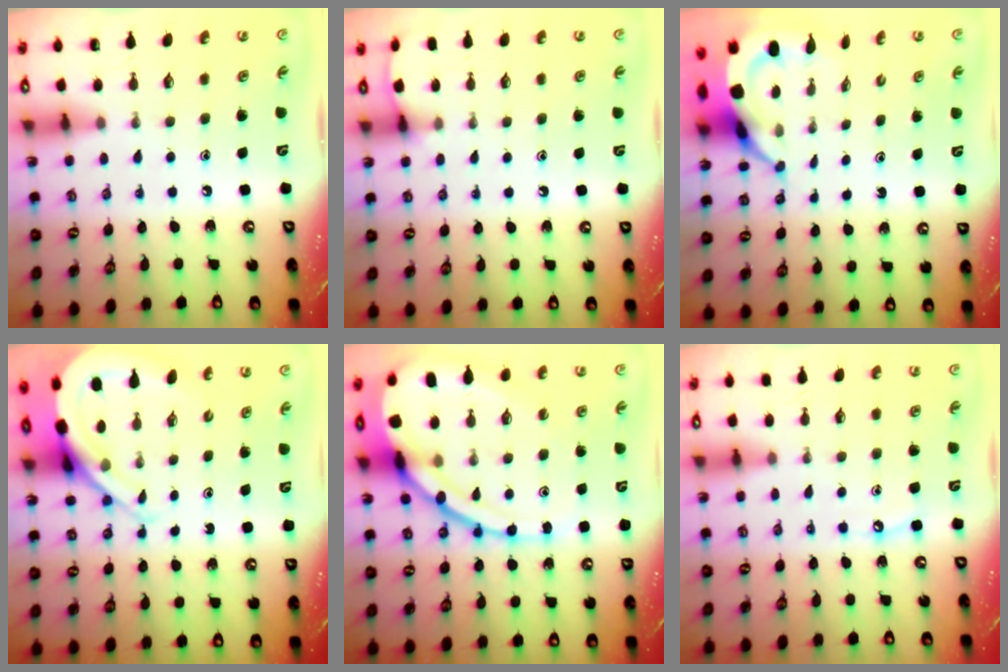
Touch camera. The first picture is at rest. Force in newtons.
{"total": 4.3, "press": 4.3, "slide": 0.6}
{"total": 5.2, "press": 5.2, "slide": 0.6}
{"total": 9.5, "press": 9.5, "slide": 0.8}
{"total": 19.5, "press": 19.4, "slide": 2.2}
{"total": 5.1, "press": 5.0, "slide": 0.6}